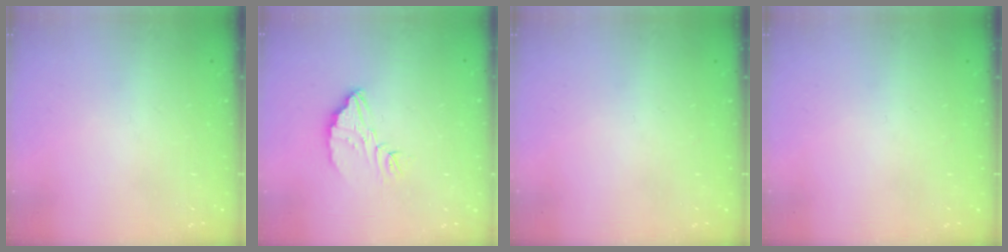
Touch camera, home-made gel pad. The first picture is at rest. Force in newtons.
{"total": 5.5, "press": 5.5, "slide": 0.3}
{"total": 0.0}
{"total": 0.0}